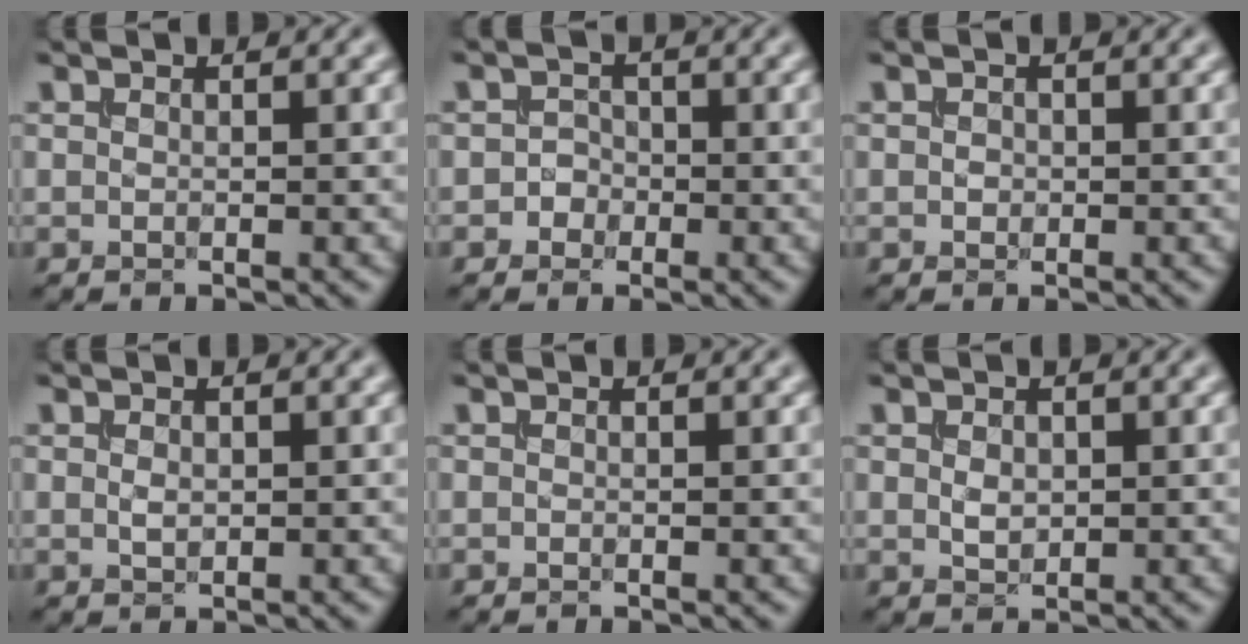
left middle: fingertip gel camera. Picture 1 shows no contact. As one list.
[{"total": 1.3, "force": [-0.6, 1.2, 0.2], "torque": [0.009, 0.004, -0.016]}, {"total": 0.6, "force": [-0.1, 0.6, 0.3], "torque": [-0.006, 0.000, -0.004]}, {"total": 0.9, "force": [0.0, 0.6, 0.7], "torque": [-0.018, -0.002, 0.002]}, {"total": 0.0}, {"total": 1.4, "force": [0.1, 1.0, 0.9], "torque": [-0.021, -0.001, 0.004]}]